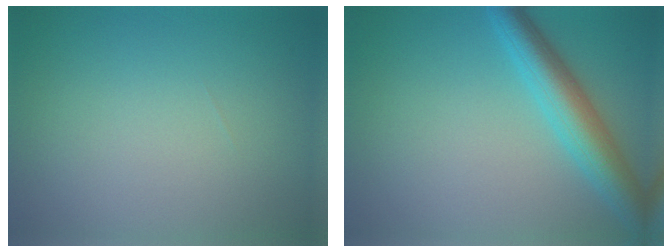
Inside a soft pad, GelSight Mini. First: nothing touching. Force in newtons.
{"total": 5.3, "press": 5.3, "slide": 0.2}